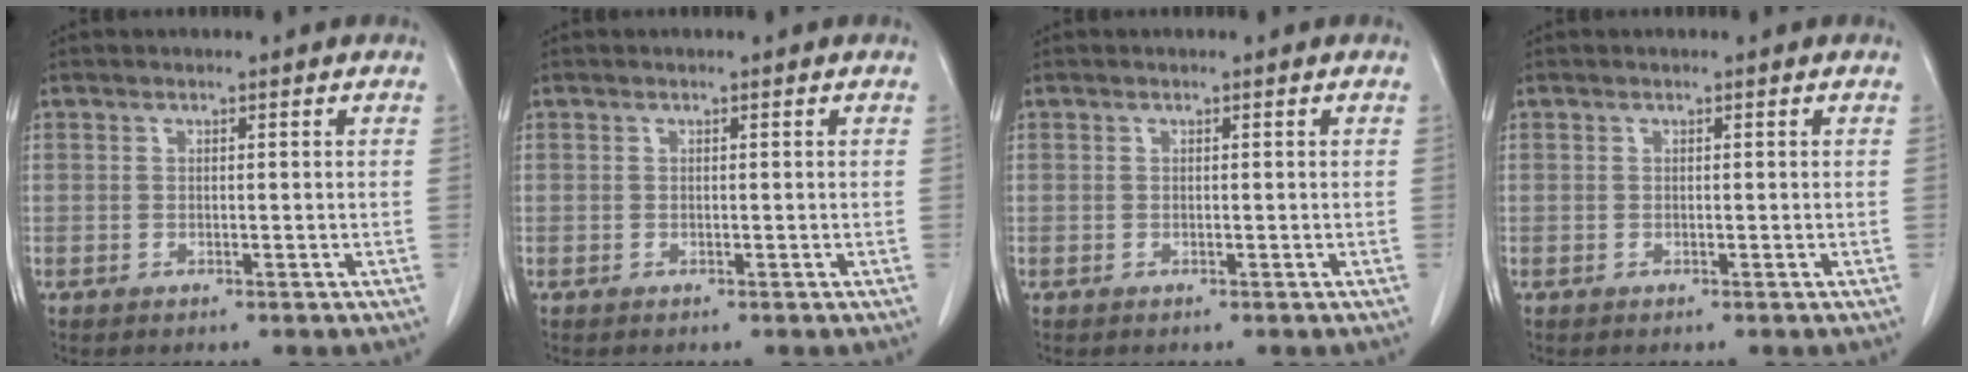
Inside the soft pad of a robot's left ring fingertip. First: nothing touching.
{"total": 0.0}
{"total": 0.0}
{"total": 0.0}